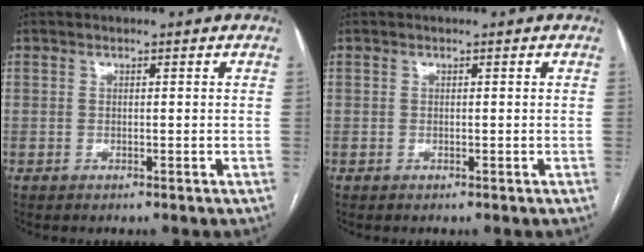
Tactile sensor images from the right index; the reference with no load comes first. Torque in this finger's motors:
{"motor_torque": [0.00, 0.00, 0.00, 0.00]}